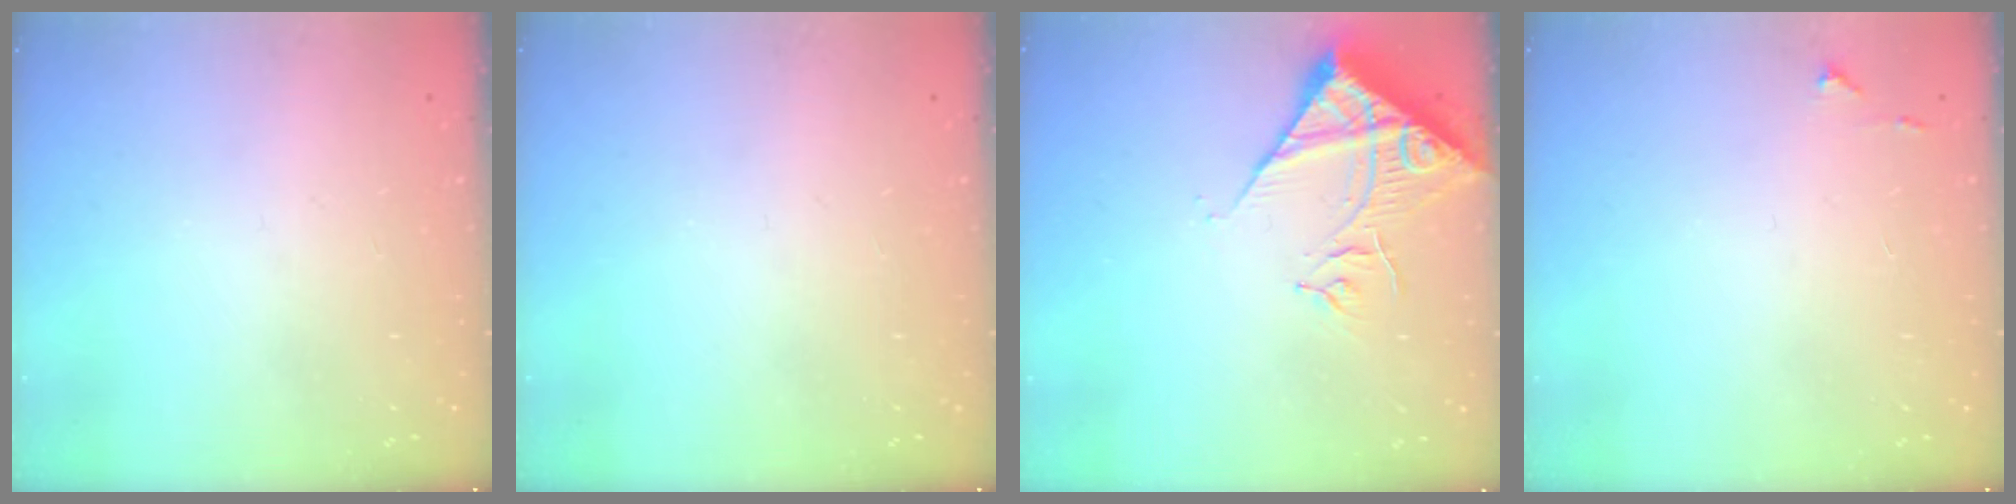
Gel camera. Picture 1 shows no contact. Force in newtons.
{"total": 0.0}
{"total": 11.7, "press": 11.6, "slide": 1.5}
{"total": 4.3, "press": 4.2, "slide": 0.7}